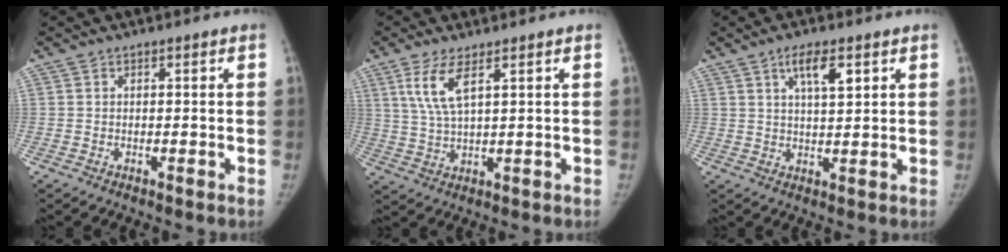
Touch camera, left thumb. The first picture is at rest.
{"total": 6.1, "force": [3.0, 1.5, 5.1], "torque": [-0.117, -0.015, 0.071]}
{"total": 5.5, "force": [2.8, 1.6, 4.5], "torque": [-0.071, -0.012, 0.050]}